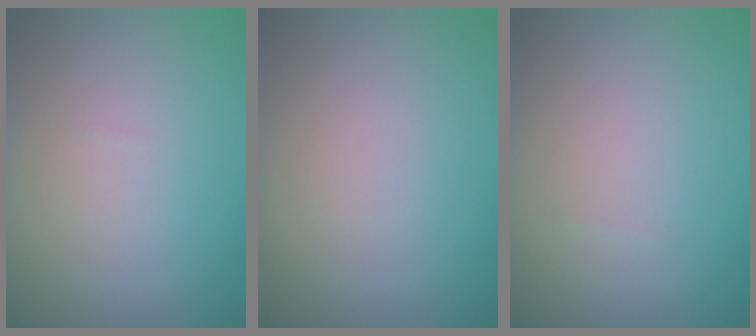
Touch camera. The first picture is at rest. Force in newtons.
{"total": 0.0}
{"total": 0.0}